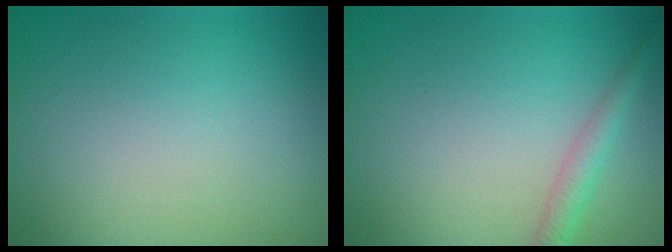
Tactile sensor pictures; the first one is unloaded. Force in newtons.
{"total": 2.0, "press": 2.0, "slide": 0.1}